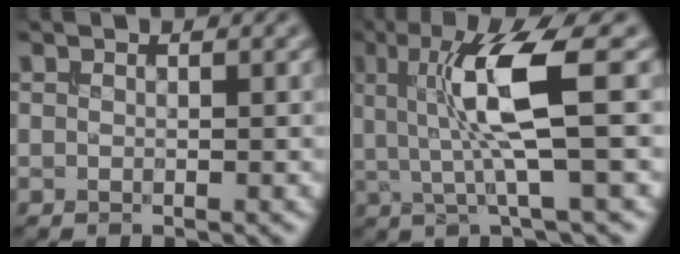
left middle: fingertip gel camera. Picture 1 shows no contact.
{"total": 7.1, "force": [1.2, 1.2, 6.9], "torque": [-0.135, -0.005, 0.025]}